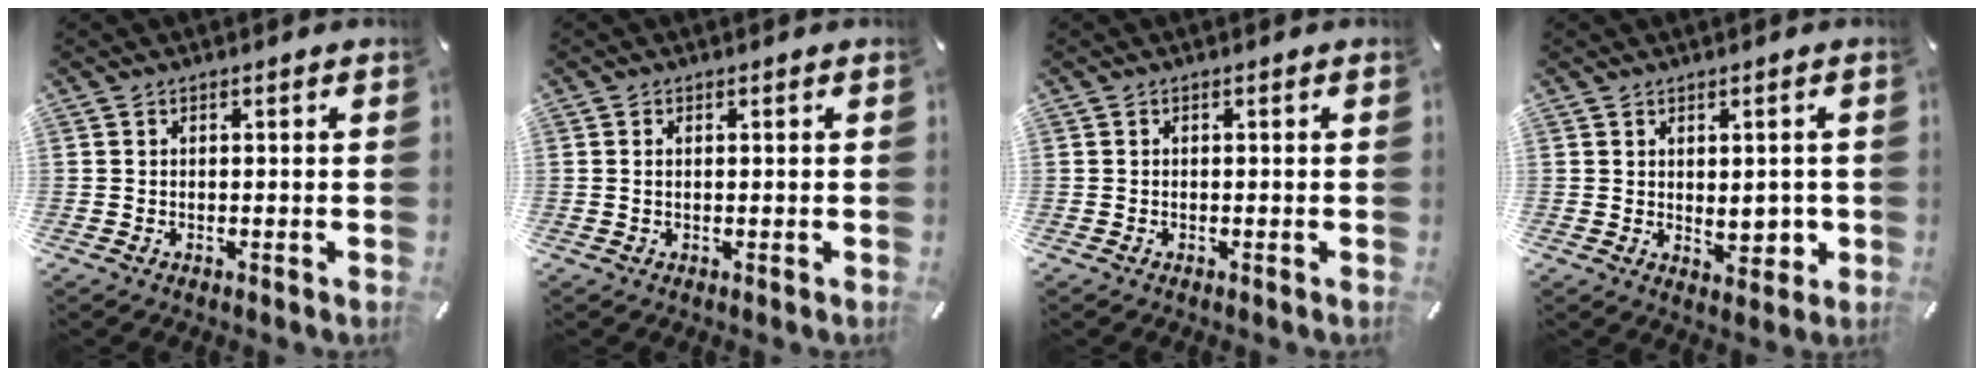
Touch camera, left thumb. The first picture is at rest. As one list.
[{"total": 0.9, "force": [0.0, 0.4, 0.8], "torque": [-0.017, 0.001, 0.000]}, {"total": 0.0}, {"total": 4.4, "force": [0.5, 3.0, 3.1], "torque": [-0.026, -0.008, 0.006]}]